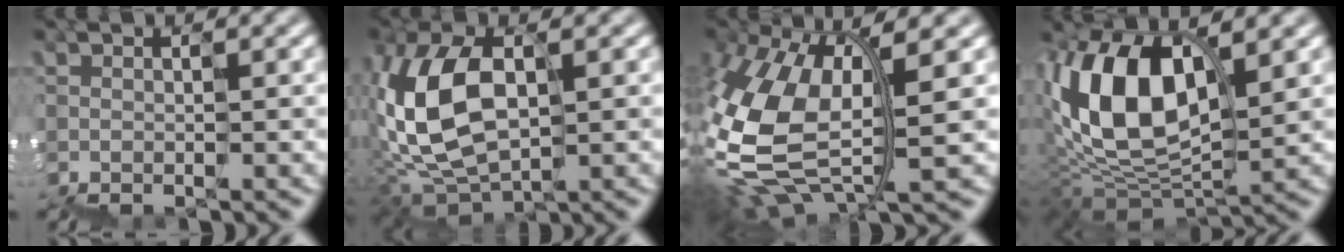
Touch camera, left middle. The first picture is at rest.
{"total": 7.7, "force": [1.1, 4.8, 5.9], "torque": [-0.163, 0.015, 0.020]}
{"total": 9.1, "force": [0.1, 4.6, 7.9], "torque": [-0.217, -0.014, 0.009]}
{"total": 9.6, "force": [2.4, 5.6, 7.5], "torque": [-0.163, 0.020, 0.037]}